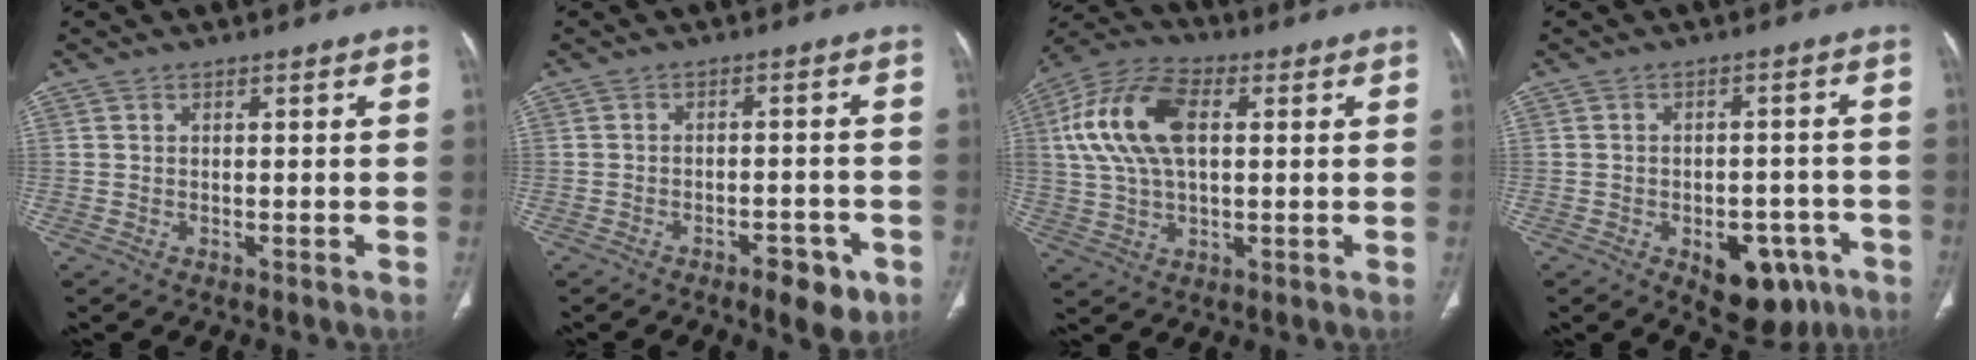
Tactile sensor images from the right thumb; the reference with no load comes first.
{"total": 6.3, "force": [-3.5, 2.7, 4.4], "torque": [-0.047, 0.016, -0.045]}
{"total": 15.8, "force": [3.1, 8.7, 12.8], "torque": [-0.266, 0.021, 0.056]}
{"total": 11.0, "force": [-5.3, 6.4, 7.1], "torque": [-0.057, 0.027, -0.060]}